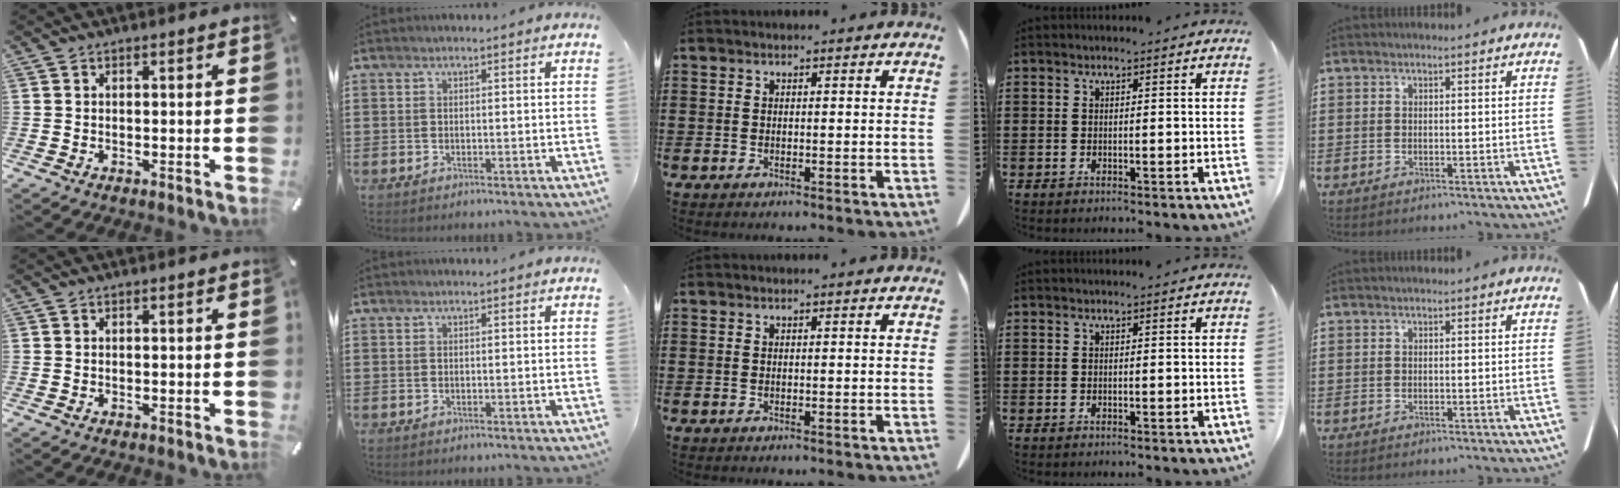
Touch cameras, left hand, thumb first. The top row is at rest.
{}